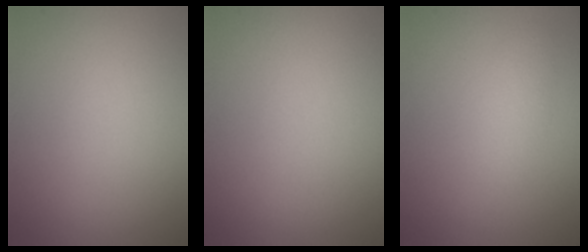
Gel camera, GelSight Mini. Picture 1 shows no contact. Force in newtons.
{"total": 0.0}
{"total": 1.4, "press": 1.4, "slide": 0.1}